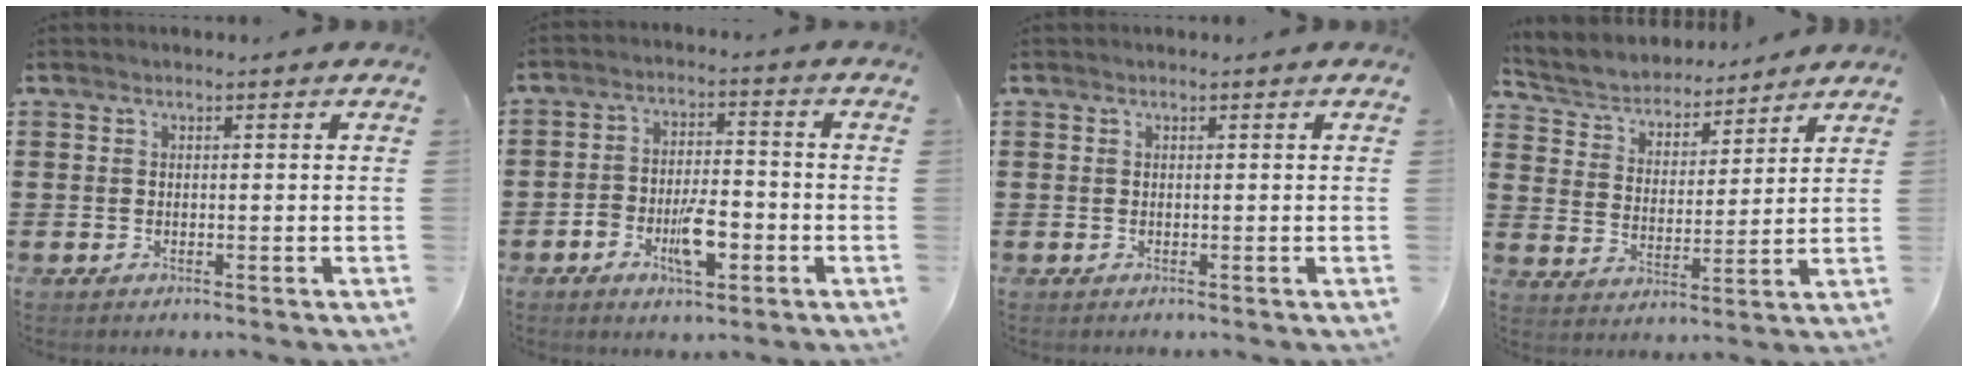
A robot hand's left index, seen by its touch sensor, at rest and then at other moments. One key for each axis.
{"total": 7.1, "fx": -3.0, "fy": 3.0, "fz": 5.7, "tx": -0.110, "ty": 0.004, "tz": -0.056}
{"total": 0.0}
{"total": 4.5, "fx": 4.4, "fy": 1.1, "fz": 0.2, "tx": -0.032, "ty": -0.028, "tz": 0.070}